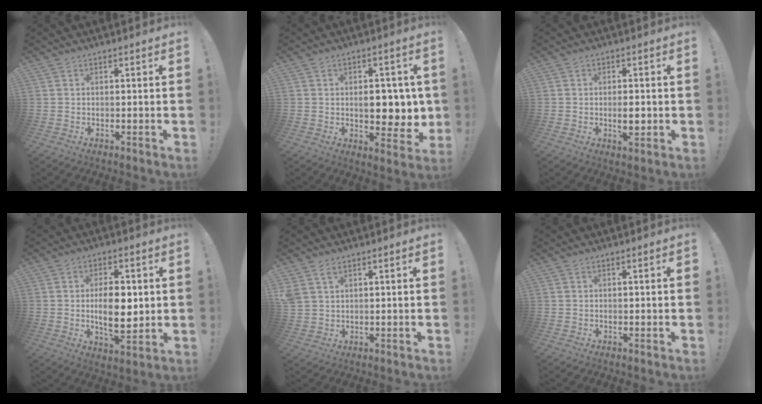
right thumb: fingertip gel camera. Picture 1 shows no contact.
{"total": 8.6, "force": [0.6, 5.4, 6.7], "torque": [-0.077, -0.005, 0.011]}
{"total": 3.7, "force": [-0.6, 1.6, 3.3], "torque": [-0.047, -0.004, -0.014]}
{"total": 11.7, "force": [0.5, 5.8, 10.1], "torque": [-0.157, -0.015, -0.001]}
{"total": 3.8, "force": [2.4, 2.1, 2.1], "torque": [-0.037, -0.009, 0.046]}
{"total": 0.6, "force": [0.1, 0.0, 0.6], "torque": [-0.011, -0.001, 0.002]}